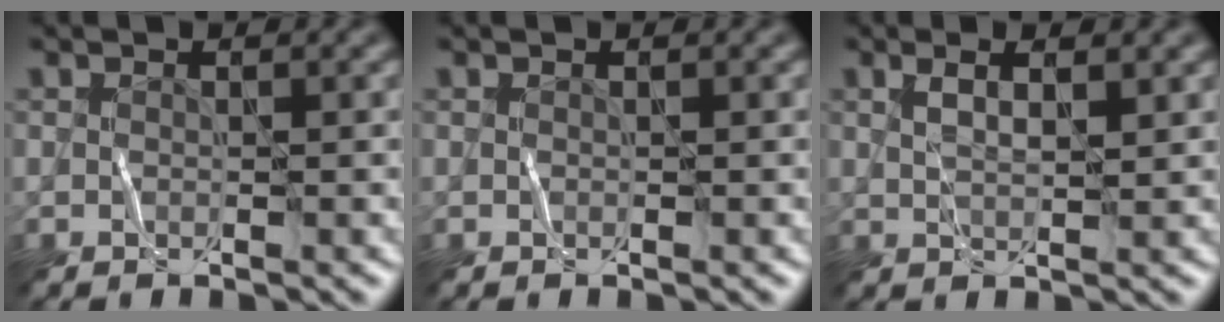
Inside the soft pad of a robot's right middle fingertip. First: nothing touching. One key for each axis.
{"total": 0.0}
{"total": 2.2, "fx": 1.2, "fy": 0.5, "fz": 1.7, "tx": -0.034, "ty": 0.006, "tz": 0.025}